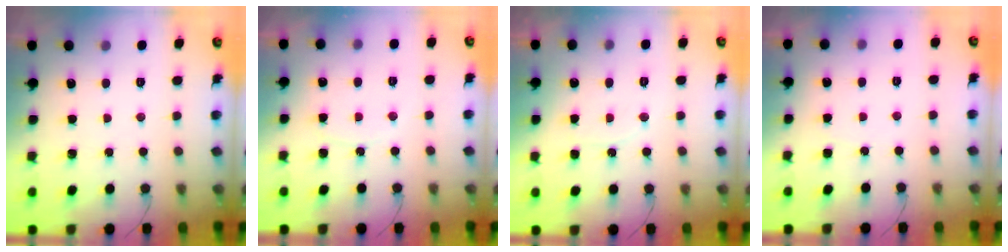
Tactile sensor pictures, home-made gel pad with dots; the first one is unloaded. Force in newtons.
{"total": 6.4, "press": 6.4, "slide": 0.7}
{"total": 6.9, "press": 6.9, "slide": 0.3}
{"total": 4.1, "press": 4.1, "slide": 0.5}